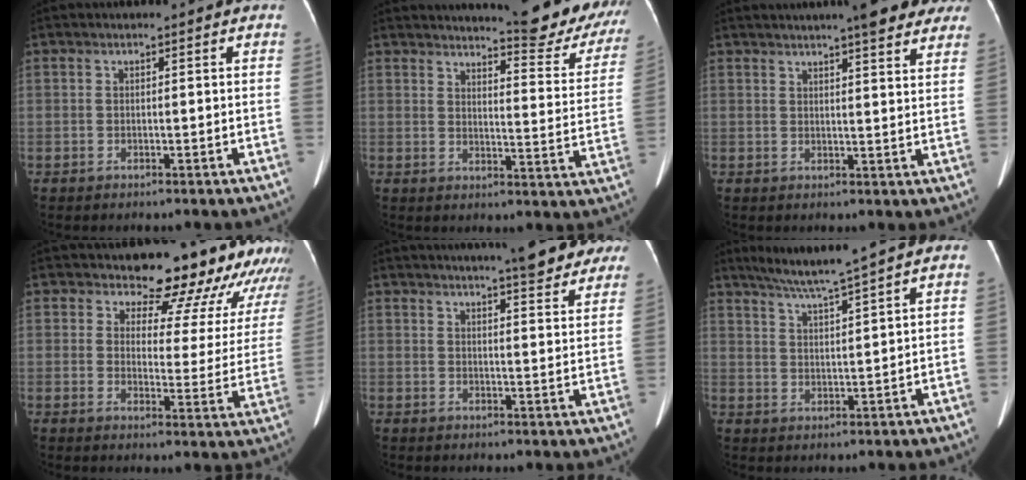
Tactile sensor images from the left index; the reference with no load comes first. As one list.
[{"total": 17.7, "force": [16.4, 1.7, 6.5], "torque": [-0.073, -0.092, 0.178]}, {"total": 10.7, "force": [8.6, 1.6, 6.2], "torque": [-0.070, 0.009, 0.091]}, {"total": 15.5, "force": [14.3, 5.3, 2.9], "torque": [0.007, -0.051, 0.134]}, {"total": 15.3, "force": [12.9, 2.5, 7.8], "torque": [-0.096, 0.004, 0.147]}, {"total": 7.4, "force": [6.2, -1.8, 3.6], "torque": [-0.064, -0.001, 0.110]}]